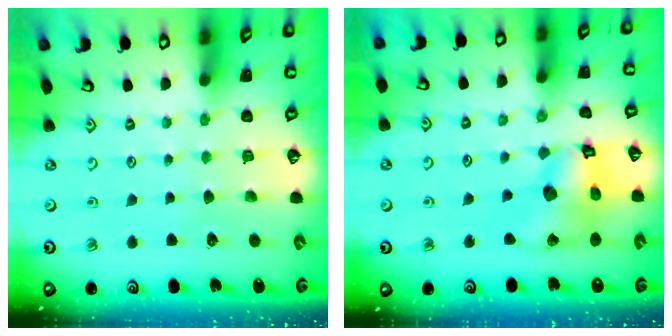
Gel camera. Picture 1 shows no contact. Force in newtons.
{"total": 14.9, "press": 14.8, "slide": 1.9}